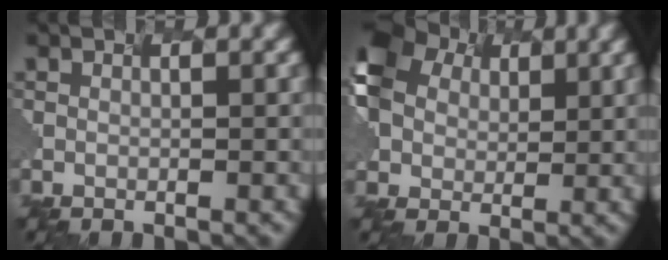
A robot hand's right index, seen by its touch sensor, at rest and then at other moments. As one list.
[{"total": 7.7, "force": [3.1, 6.1, 3.5], "torque": [-0.126, 0.019, 0.058]}]